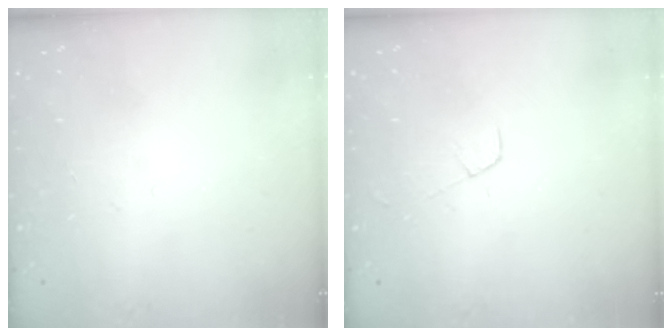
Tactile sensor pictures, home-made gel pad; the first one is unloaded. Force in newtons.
{"total": 3.6, "press": 3.6, "slide": 0.3}